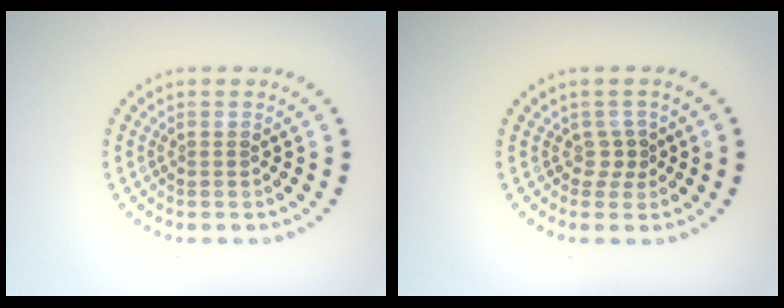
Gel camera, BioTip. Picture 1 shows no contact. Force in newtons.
{"total": 1.4, "press": 0.9, "slide": 1.0}